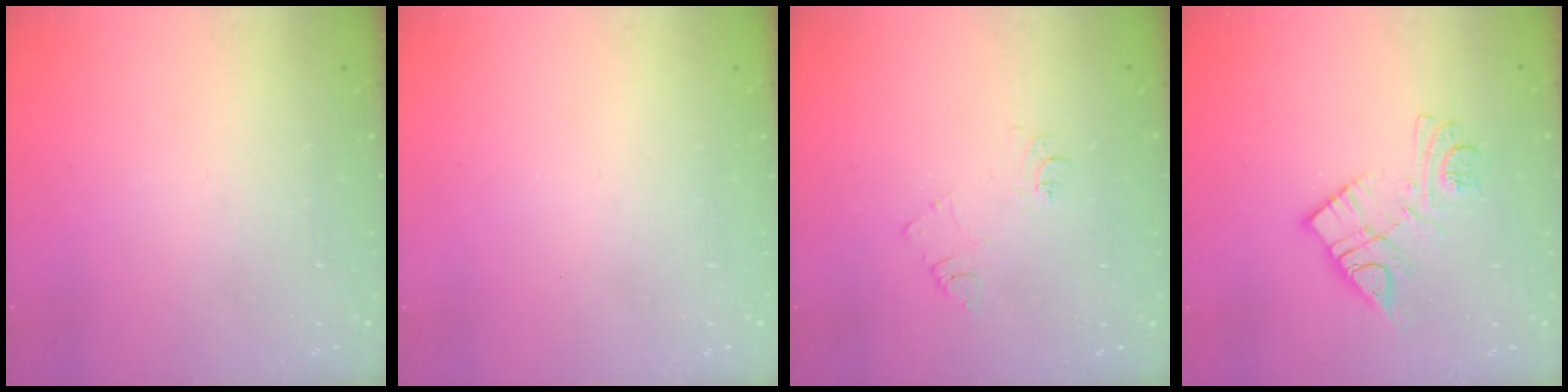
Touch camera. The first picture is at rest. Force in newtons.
{"total": 1.8, "press": 1.8, "slide": 0.4}
{"total": 6.7, "press": 6.7, "slide": 0.8}
{"total": 11.7, "press": 11.7, "slide": 0.9}